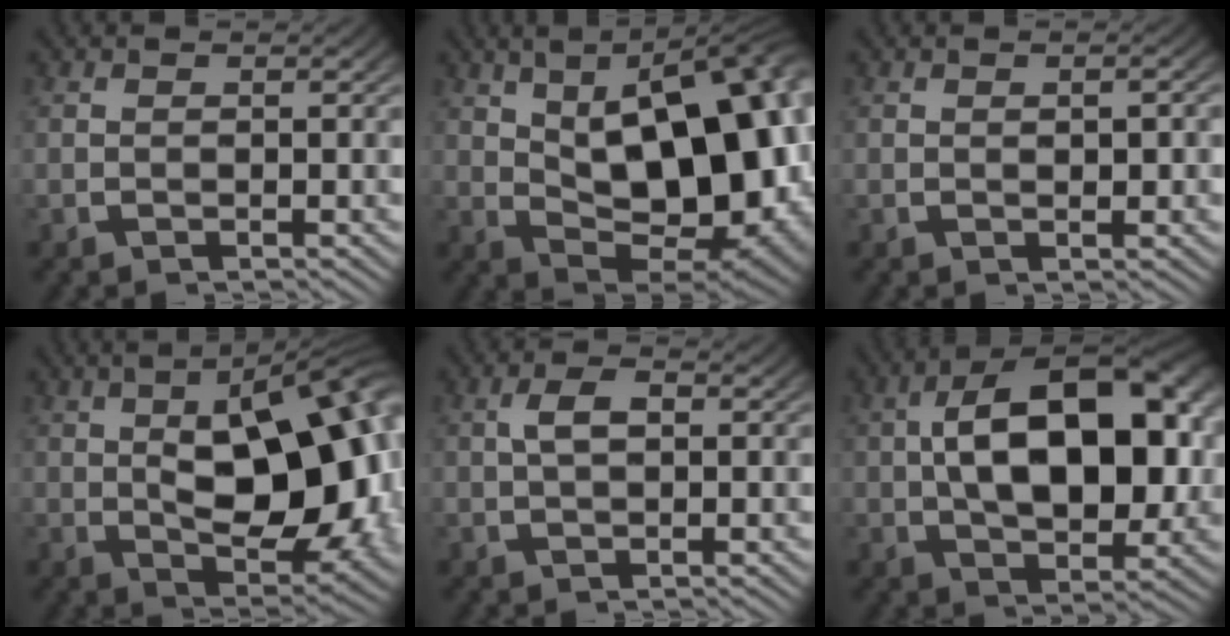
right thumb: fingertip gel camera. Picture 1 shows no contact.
{"total": 18.6, "force": [2.0, 10.1, 15.5], "torque": [-0.224, -0.041, 0.056]}
{"total": 1.3, "force": [0.0, 0.6, 1.2], "torque": [-0.012, -0.004, 0.004]}
{"total": 15.2, "force": [0.5, 7.9, 13.0], "torque": [-0.191, -0.025, 0.023]}
{"total": 2.5, "force": [0.4, 1.3, 2.1], "torque": [-0.037, 0.005, 0.007]}
{"total": 15.9, "force": [0.8, 9.3, 12.8], "torque": [-0.197, -0.032, 0.027]}